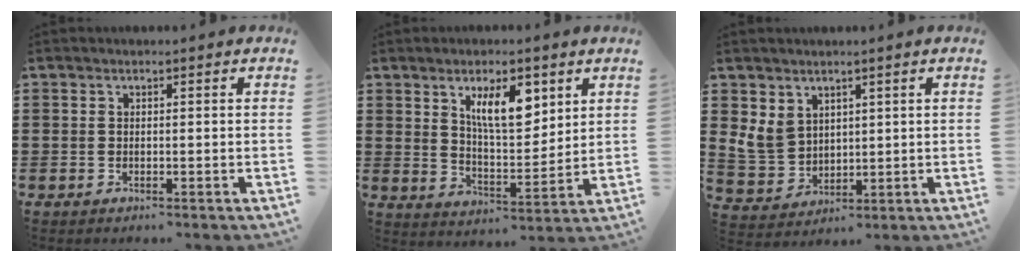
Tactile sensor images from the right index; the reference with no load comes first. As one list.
[{"total": 8.8, "force": [4.3, 3.6, 6.8], "torque": [-0.122, 0.000, 0.071]}, {"total": 5.5, "force": [2.5, 4.4, 2.1], "torque": [-0.072, 0.007, 0.047]}]